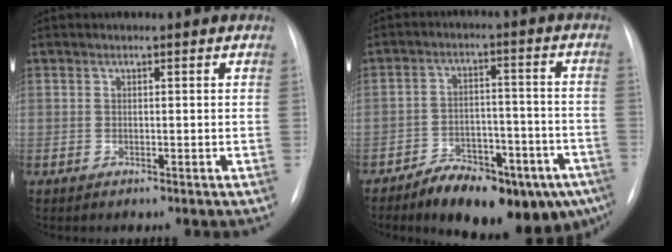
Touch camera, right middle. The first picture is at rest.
{"total": 17.1, "force": [-11.6, 6.5, 10.7], "torque": [-0.101, 0.039, -0.164]}